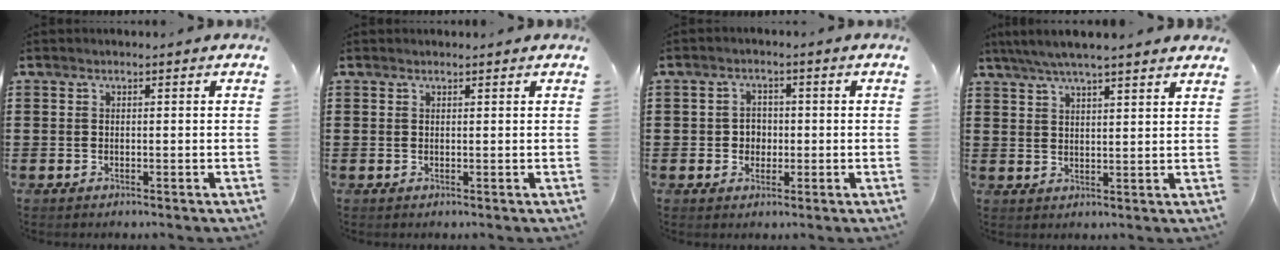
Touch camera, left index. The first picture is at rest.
{"total": 0.6, "force": [0.6, 0.0, 0.2], "torque": [-0.006, -0.001, 0.012]}
{"total": 2.7, "force": [-0.2, 2.4, 1.2], "torque": [-0.032, 0.005, -0.009]}
{"total": 4.8, "force": [4.2, 0.0, 2.4], "torque": [-0.057, -0.012, 0.073]}